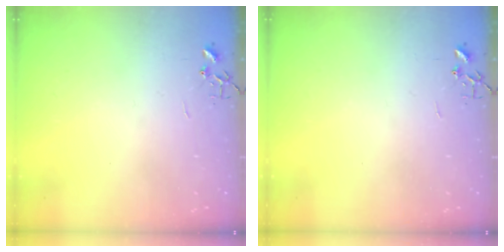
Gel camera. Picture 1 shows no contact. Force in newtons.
{"total": 0.0}